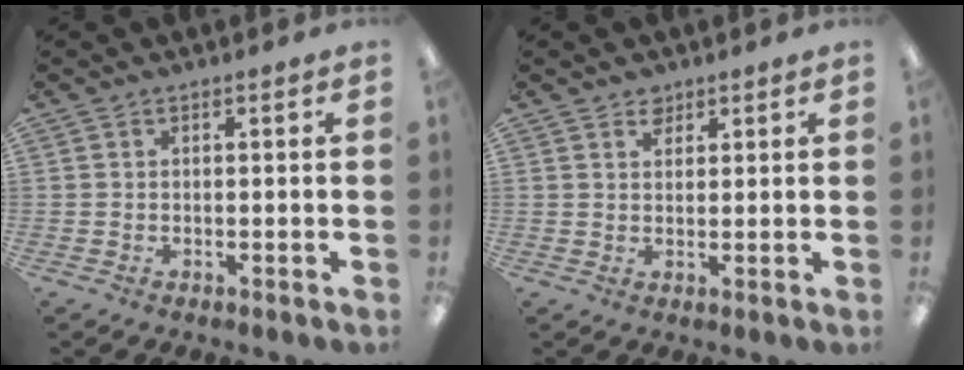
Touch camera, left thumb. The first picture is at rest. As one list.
[{"total": 2.9, "force": [2.2, 1.6, 0.8], "torque": [-0.001, -0.007, 0.040]}]